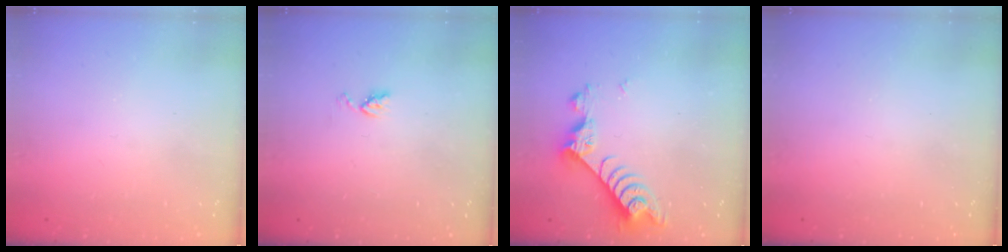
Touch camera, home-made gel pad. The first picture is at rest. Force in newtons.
{"total": 4.0, "press": 4.0, "slide": 0.6}
{"total": 7.0, "press": 7.0, "slide": 0.5}
{"total": 0.0}